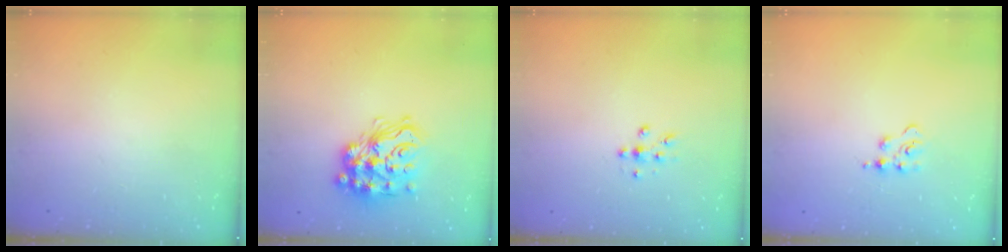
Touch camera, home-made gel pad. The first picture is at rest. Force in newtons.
{"total": 17.4, "press": 17.4, "slide": 1.1}
{"total": 5.8, "press": 5.6, "slide": 1.5}
{"total": 4.0, "press": 3.9, "slide": 0.5}